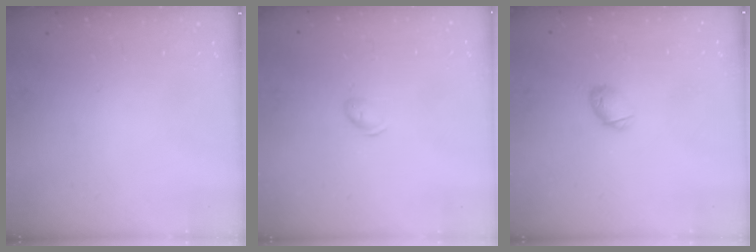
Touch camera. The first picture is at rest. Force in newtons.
{"total": 5.1, "press": 5.0, "slide": 1.0}
{"total": 4.0, "press": 3.9, "slide": 0.8}